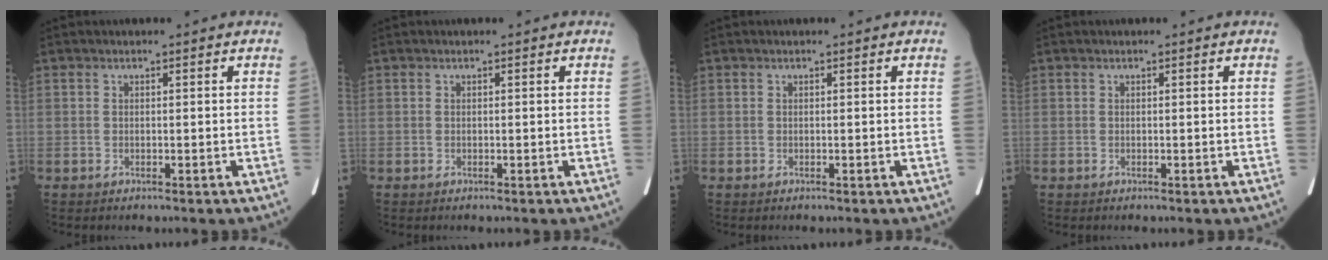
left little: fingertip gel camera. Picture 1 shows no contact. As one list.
[{"total": 0.0}, {"total": 0.0}, {"total": 0.0}]